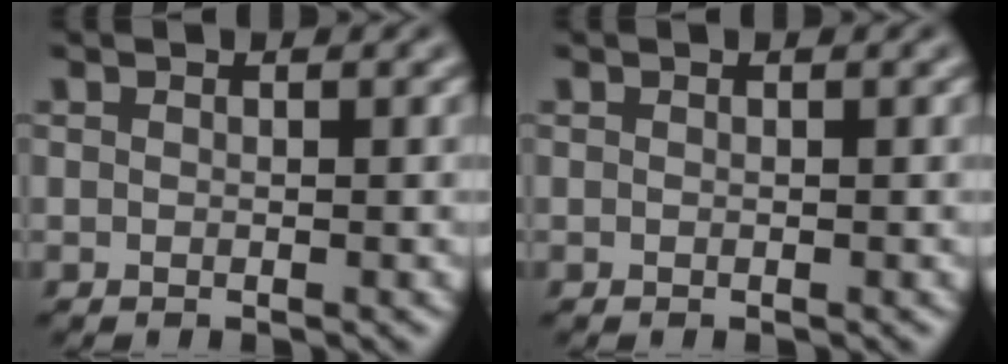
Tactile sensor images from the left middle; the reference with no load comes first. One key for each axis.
{"total": 0.0}